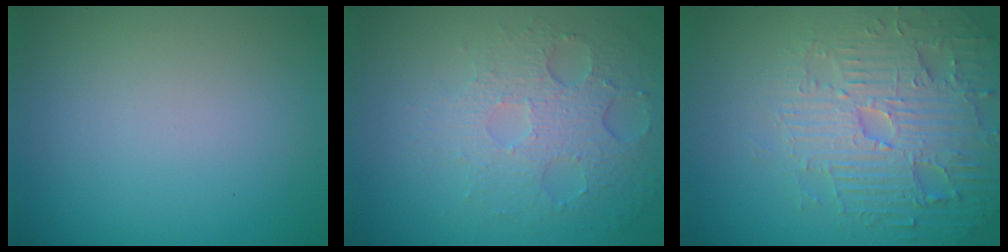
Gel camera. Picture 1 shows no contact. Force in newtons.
{"total": 5.2, "press": 3.4, "slide": 3.9}
{"total": 5.2, "press": 5.0, "slide": 1.1}